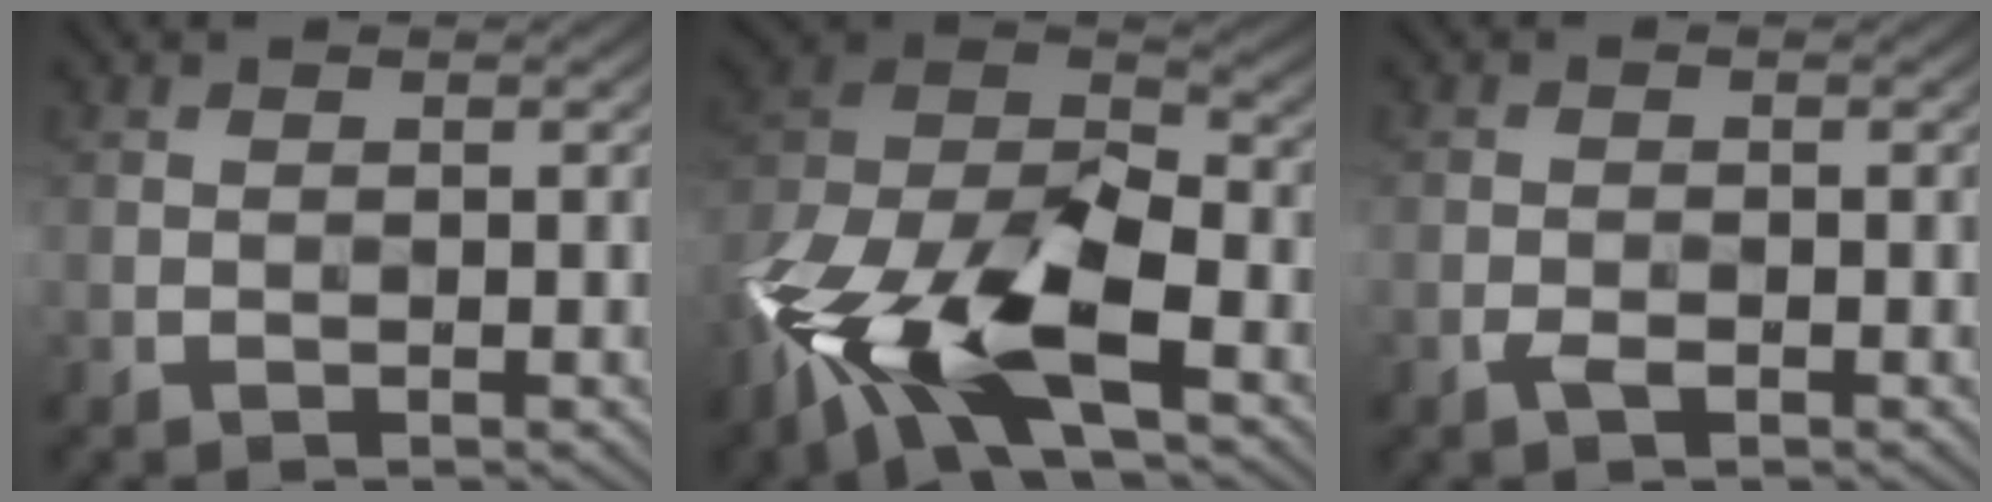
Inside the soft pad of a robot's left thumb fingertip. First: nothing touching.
{"total": 17.1, "force": [-8.7, 8.4, 12.0], "torque": [-0.274, -0.031, -0.184]}
{"total": 1.5, "force": [-0.9, 0.8, 0.9], "torque": [-0.019, -0.002, -0.020]}